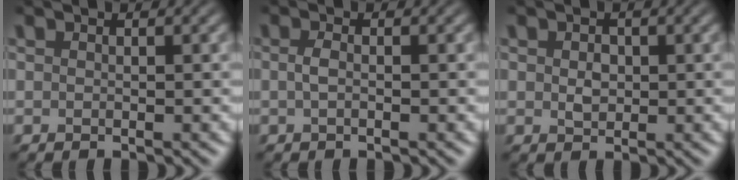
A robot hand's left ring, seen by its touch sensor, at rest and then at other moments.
{"total": 1.0, "force": [-0.2, 0.3, 0.9], "torque": [-0.023, -0.001, -0.005]}
{"total": 1.3, "force": [0.2, 1.0, 0.8], "torque": [-0.015, -0.001, 0.003]}